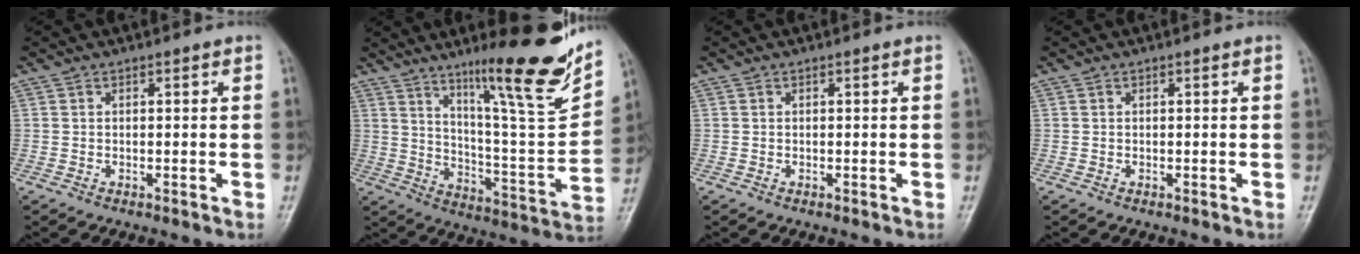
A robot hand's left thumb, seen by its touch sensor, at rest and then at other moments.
{"total": 20.9, "force": [13.6, 2.6, 15.7], "torque": [-0.200, -0.079, 0.222]}
{"total": 0.0}
{"total": 0.0}